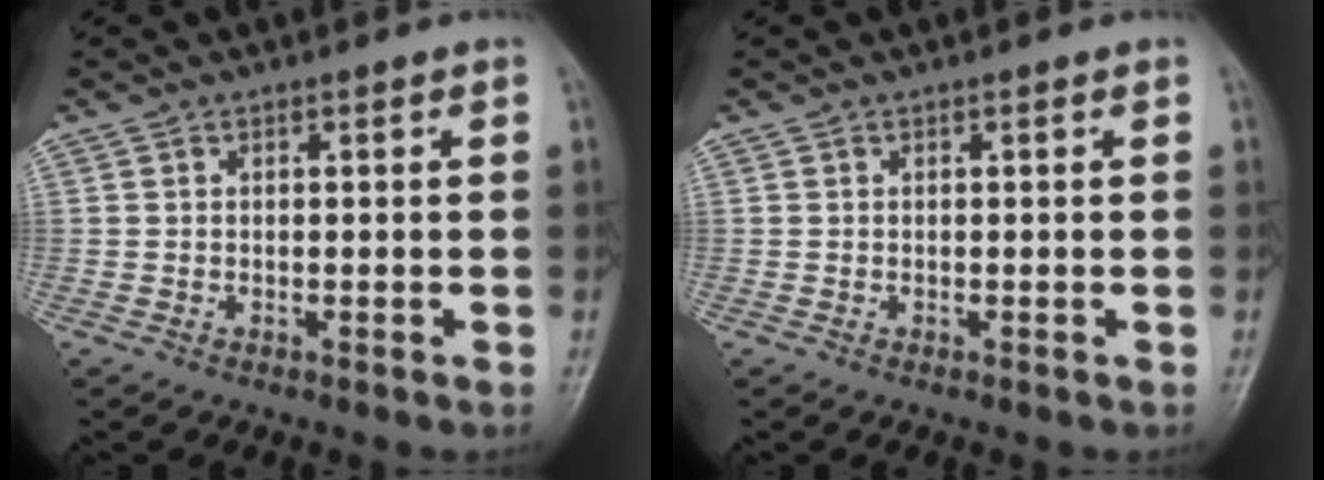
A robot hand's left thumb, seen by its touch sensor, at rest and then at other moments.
{"total": 0.0}